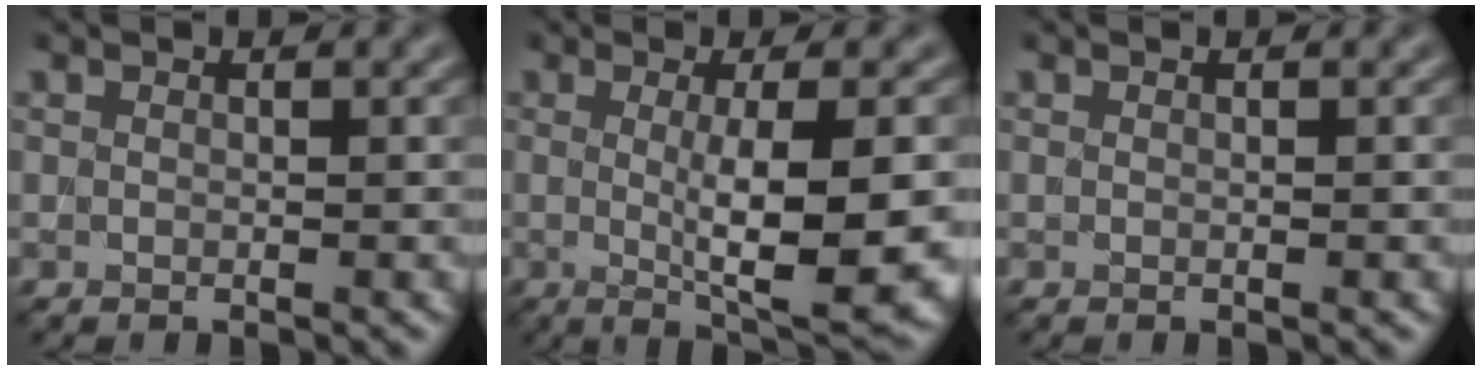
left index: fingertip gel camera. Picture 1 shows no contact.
{"total": 8.7, "force": [-0.7, 1.9, 8.4], "torque": [-0.117, -0.012, -0.004]}
{"total": 0.0}